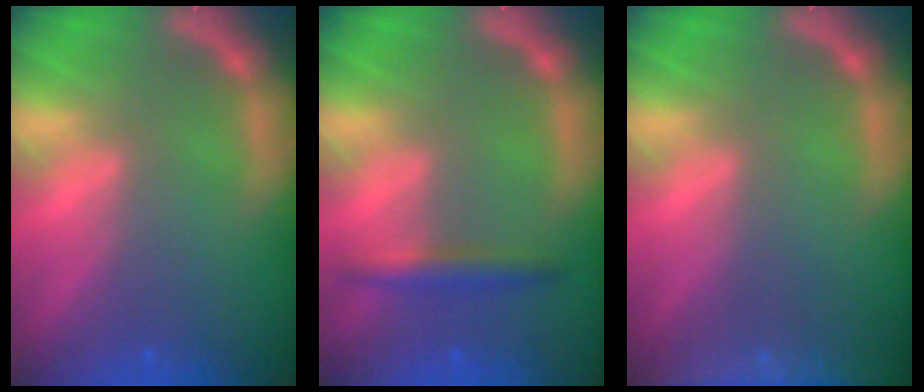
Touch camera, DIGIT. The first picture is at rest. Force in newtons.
{"total": 2.4}
{"total": 10.1}